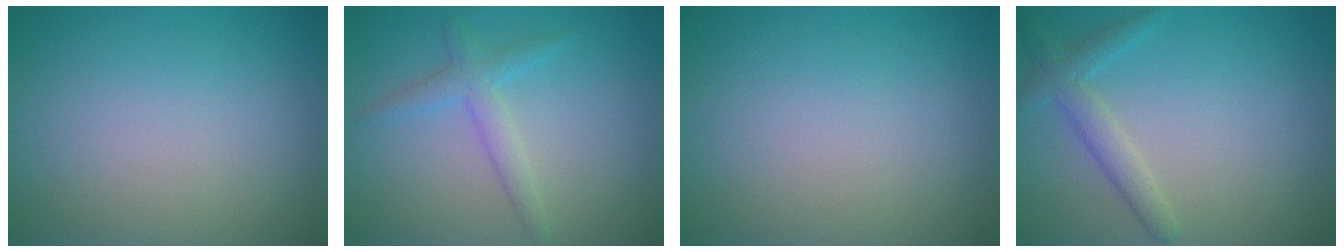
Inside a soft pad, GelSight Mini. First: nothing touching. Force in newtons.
{"total": 2.2, "press": 2.2, "slide": 0.1}
{"total": 0.0}
{"total": 2.5, "press": 2.5, "slide": 0.1}